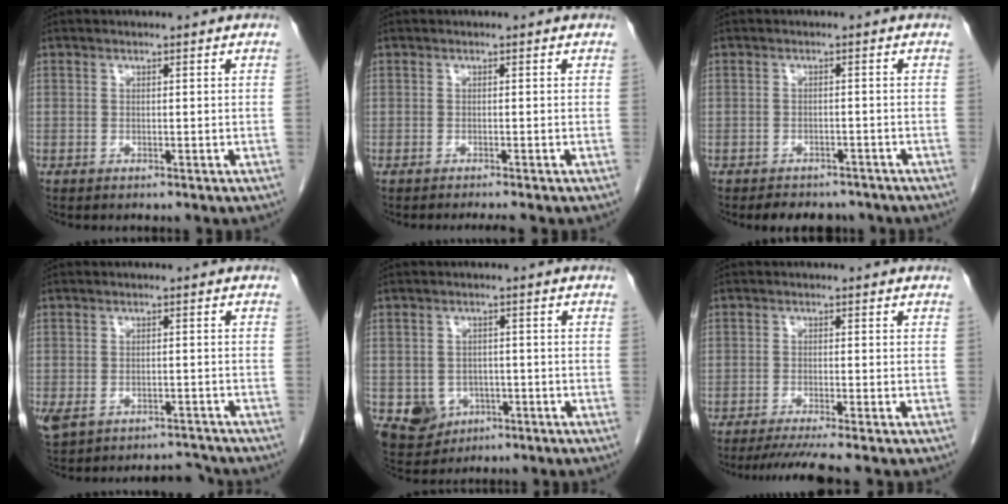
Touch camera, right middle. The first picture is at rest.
{"total": 2.4, "force": [-2.1, -0.3, 1.1], "torque": [-0.011, -0.003, -0.031]}
{"total": 6.6, "force": [-5.8, 2.7, 1.6], "torque": [-0.016, 0.001, -0.071]}
{"total": 5.1, "force": [-4.0, 2.2, 2.1], "torque": [-0.046, 0.011, -0.063]}
{"total": 5.6, "force": [-2.1, 4.9, 1.7], "torque": [-0.031, 0.004, -0.022]}
{"total": 5.7, "force": [-4.7, -1.2, 3.0], "torque": [-0.039, -0.018, -0.078]}